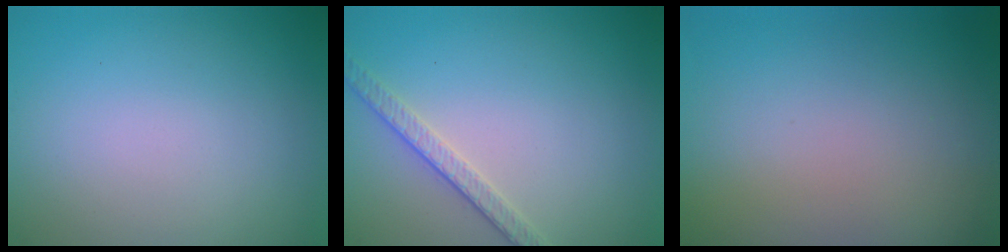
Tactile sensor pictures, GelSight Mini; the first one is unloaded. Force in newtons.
{"total": 2.5, "press": 2.2, "slide": 1.2}
{"total": 0.0}